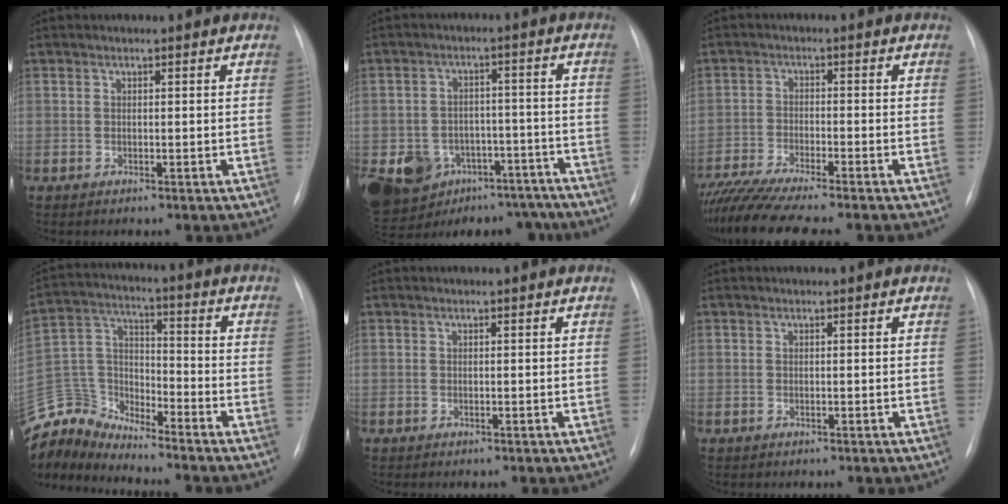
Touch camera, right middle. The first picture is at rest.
{"total": 19.8, "force": [-12.8, 13.3, 7.3], "torque": [-0.168, 0.022, -0.163]}
{"total": 12.3, "force": [-10.6, -0.1, 6.1], "torque": [-0.100, -0.022, -0.173]}
{"total": 10.9, "force": [-10.8, 1.4, -0.5], "torque": [-0.003, 0.050, -0.220]}
{"total": 0.0}
{"total": 0.0}